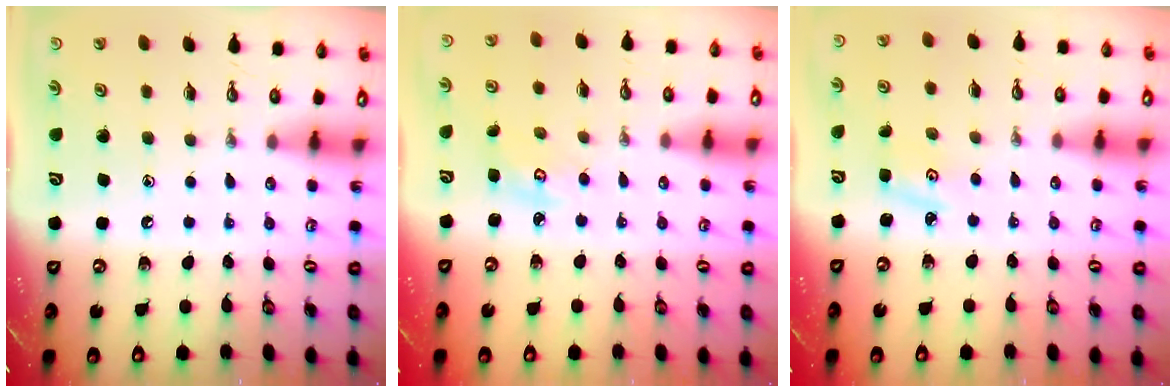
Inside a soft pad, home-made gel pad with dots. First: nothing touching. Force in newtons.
{"total": 2.9, "press": 2.9, "slide": 0.1}
{"total": 3.0, "press": 3.0, "slide": 0.4}